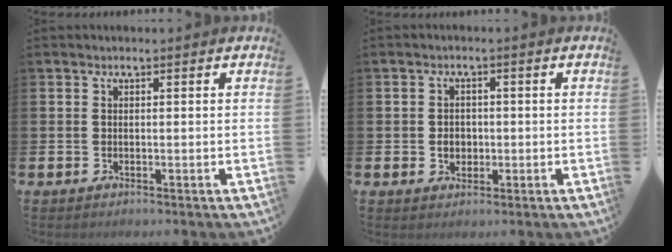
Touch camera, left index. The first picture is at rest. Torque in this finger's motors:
{"motor_torque": [0.09, 0.06, 0.02, 0.06]}